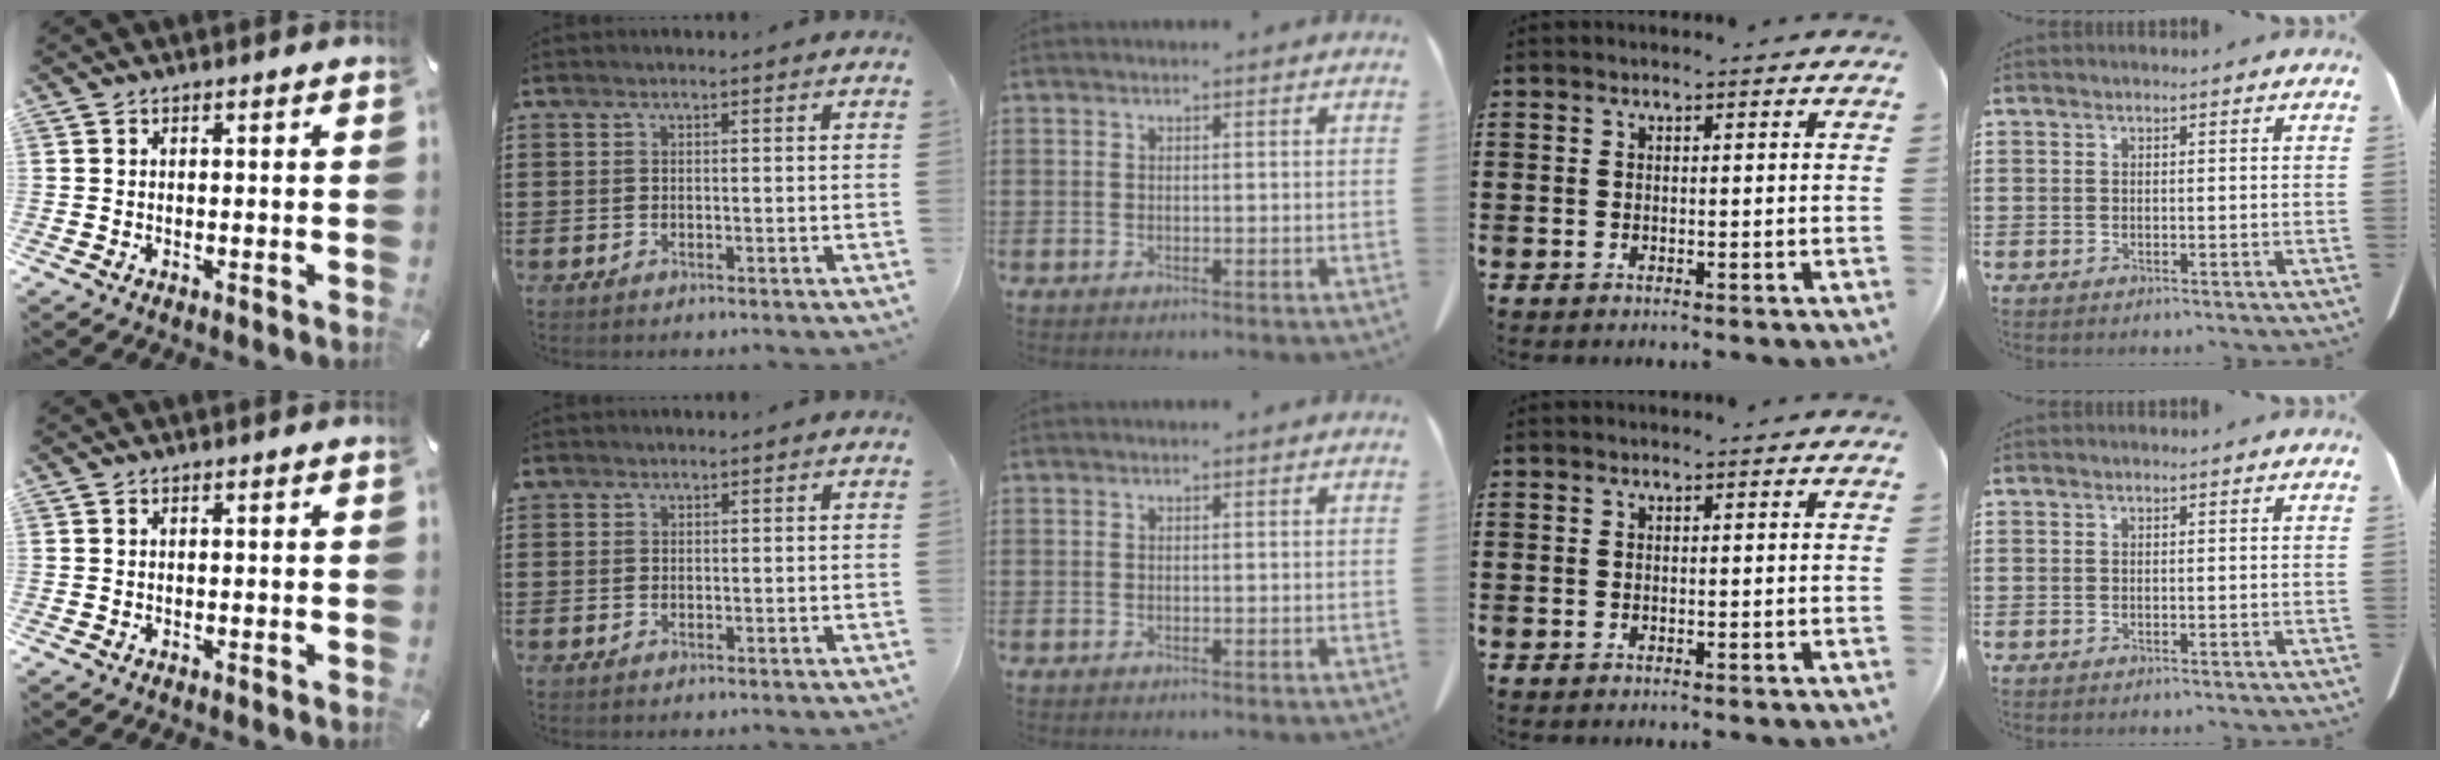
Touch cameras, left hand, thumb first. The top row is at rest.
{"index": {"total": 0.5, "force": [0.4, 0.4, 0.1], "torque": [-0.003, 0.003, 0.007]}}